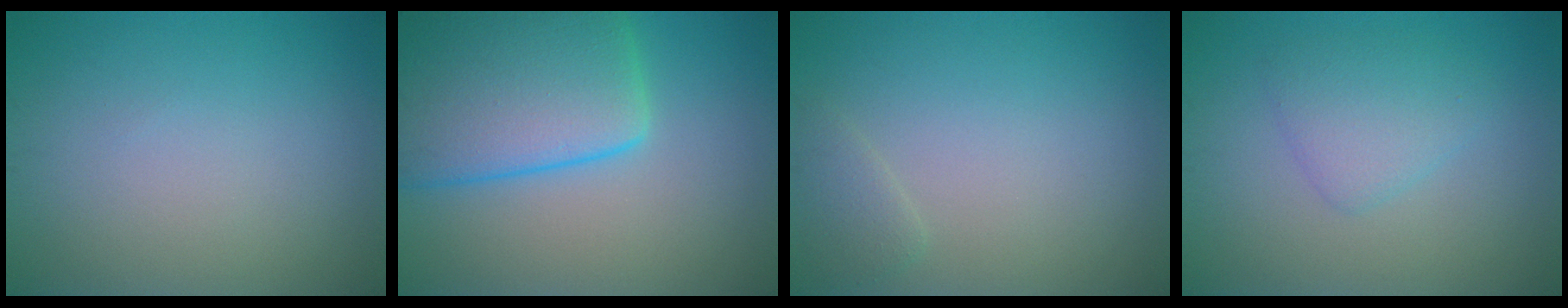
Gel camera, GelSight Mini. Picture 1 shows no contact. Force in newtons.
{"total": 10.8, "press": 10.8, "slide": 0.6}
{"total": 1.3, "press": 1.3, "slide": 0.2}
{"total": 2.6, "press": 2.6, "slide": 0.3}